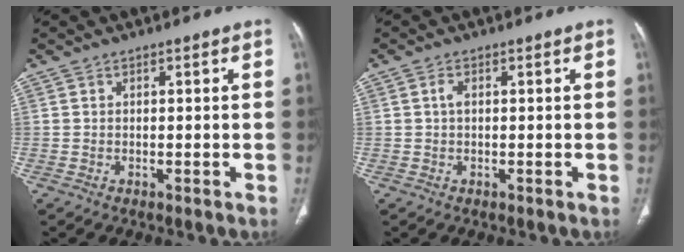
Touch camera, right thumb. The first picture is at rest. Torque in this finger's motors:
{"motor_torque": [0.26, 0.14, 0.61, 0.19, 0.05]}